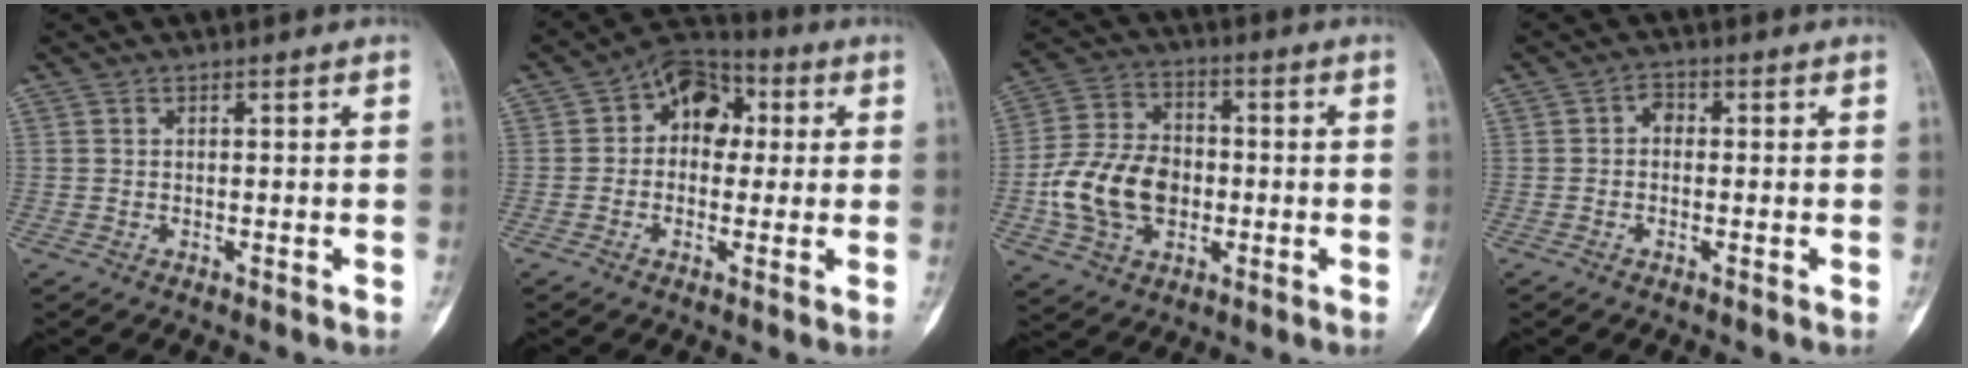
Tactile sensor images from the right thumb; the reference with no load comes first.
{"total": 10.1, "force": [1.8, 7.3, 6.8], "torque": [-0.063, 0.022, 0.014]}
{"total": 14.7, "force": [-2.4, 10.6, 10.0], "torque": [-0.172, 0.024, -0.043]}
{"total": 2.2, "force": [-0.1, 1.6, 1.5], "torque": [-0.015, 0.009, -0.011]}